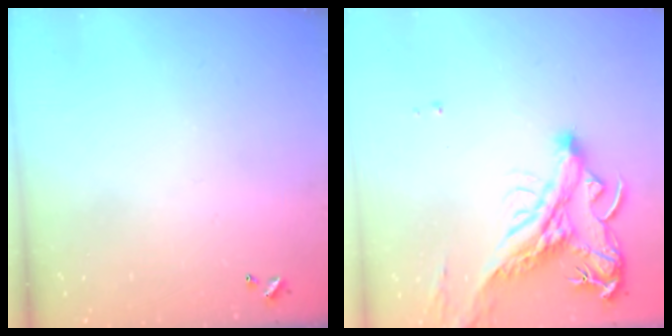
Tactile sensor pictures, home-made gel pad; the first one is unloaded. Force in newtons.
{"total": 4.6, "press": 4.3, "slide": 1.7}